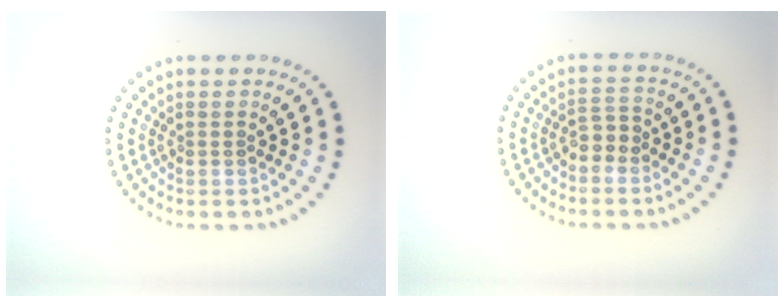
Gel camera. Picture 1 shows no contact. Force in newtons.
{"total": 1.6, "press": 1.3, "slide": 1.0}